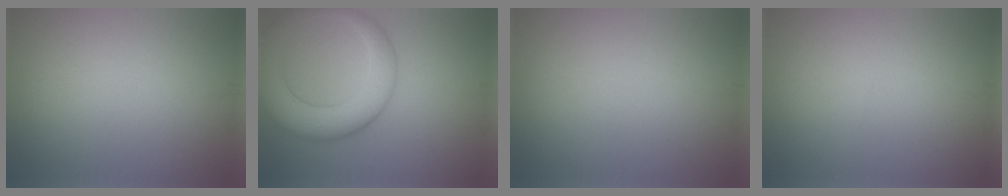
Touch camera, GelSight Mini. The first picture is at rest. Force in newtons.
{"total": 7.6, "press": 7.6, "slide": 0.4}
{"total": 0.0}
{"total": 0.0}